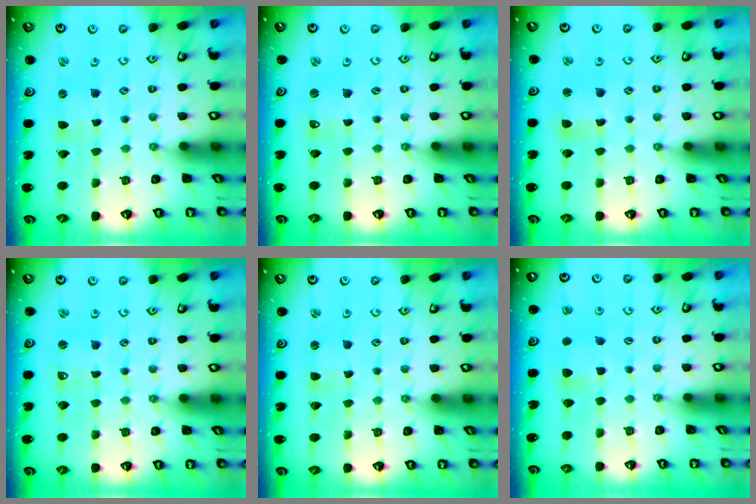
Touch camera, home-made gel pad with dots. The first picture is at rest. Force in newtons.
{"total": 0.0}
{"total": 2.7, "press": 2.7, "slide": 0.3}
{"total": 2.0, "press": 2.0, "slide": 0.3}
{"total": 2.1, "press": 2.0, "slide": 0.4}
{"total": 5.0, "press": 4.9, "slide": 0.9}